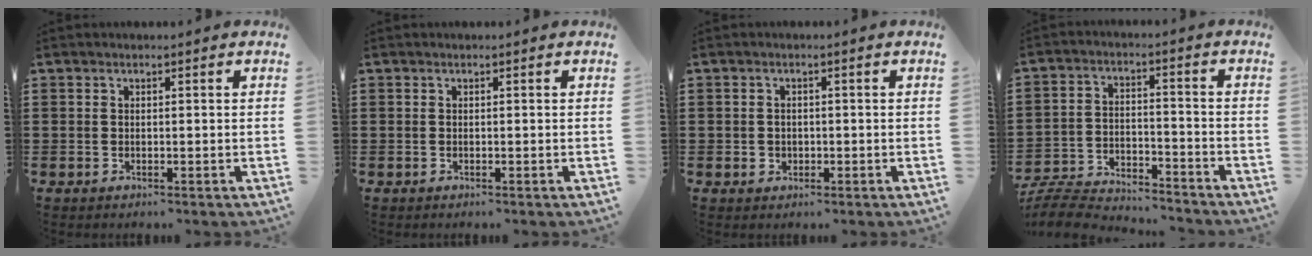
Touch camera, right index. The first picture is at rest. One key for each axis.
{"total": 0.0}
{"total": 1.3, "fx": -0.3, "fy": 1.2, "fz": 0.4, "tx": -0.014, "ty": 0.001, "tz": -0.006}
{"total": 6.7, "fx": -6.5, "fy": 0.7, "fz": 1.1, "tx": -0.040, "ty": 0.003, "tz": -0.134}